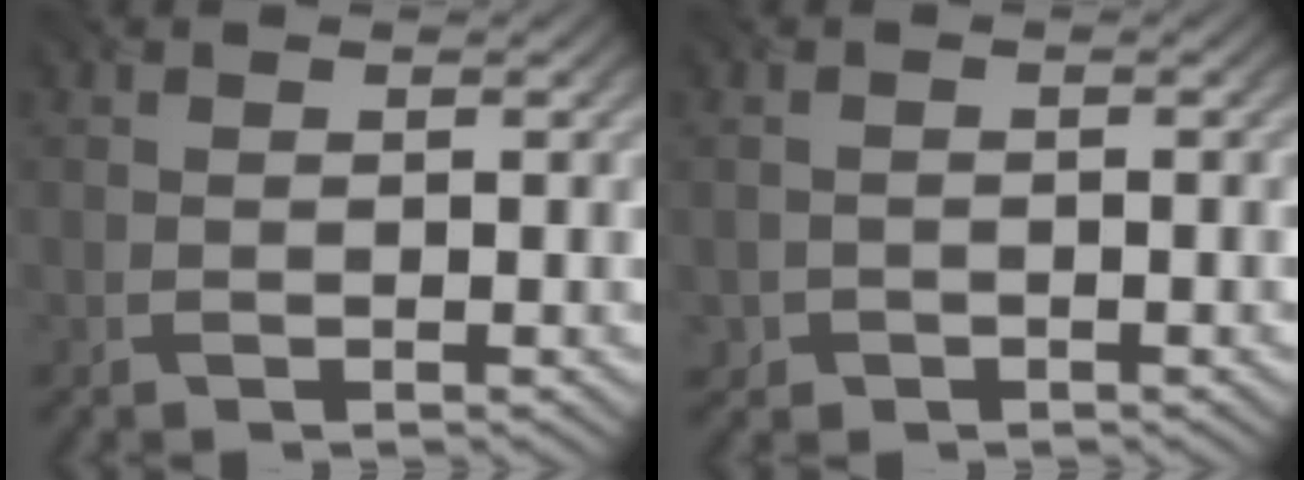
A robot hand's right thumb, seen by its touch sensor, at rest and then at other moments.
{"total": 1.3, "force": [-0.9, 1.0, 0.2], "torque": [0.000, -0.004, -0.017]}